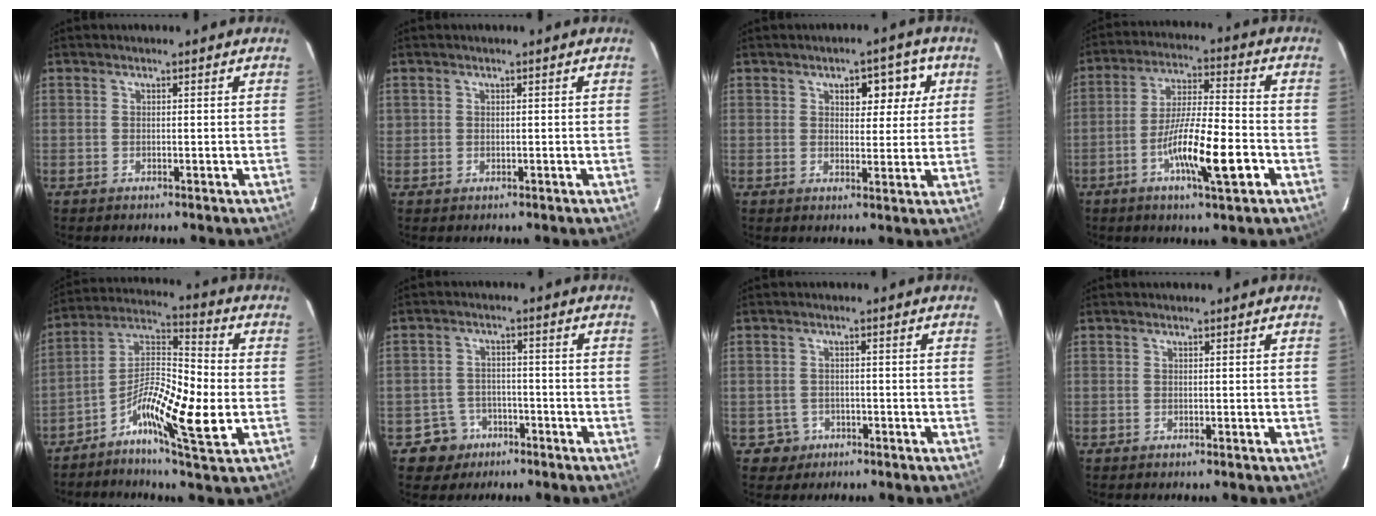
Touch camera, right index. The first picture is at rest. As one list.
[{"total": 0.6, "force": [0.2, 0.6, 0.1], "torque": [0.006, 0.005, 0.002]}, {"total": 6.1, "force": [2.5, 3.1, 4.6], "torque": [-0.051, 0.015, 0.033]}, {"total": 12.3, "force": [-4.6, 1.3, 11.4], "torque": [-0.199, -0.004, -0.081]}, {"total": 13.6, "force": [-4.4, 1.9, 12.7], "torque": [-0.231, 0.007, -0.082]}, {"total": 5.0, "force": [-2.7, 4.3, -0.2], "torque": [0.006, 0.014, -0.037]}, {"total": 3.1, "force": [-1.3, 2.7, -0.5], "torque": [0.012, 0.015, -0.019]}, {"total": 0.0}]